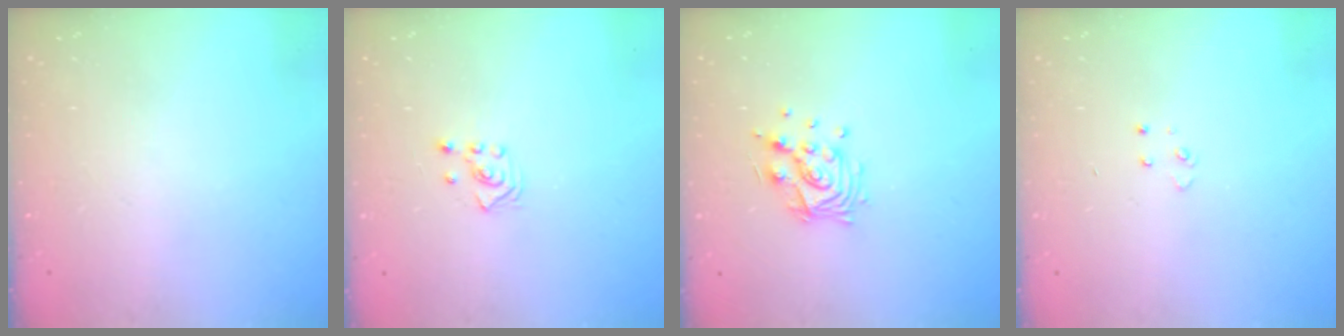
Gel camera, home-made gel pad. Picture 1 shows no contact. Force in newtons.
{"total": 2.5, "press": 2.3, "slide": 1.0}
{"total": 10.9, "press": 10.8, "slide": 0.9}
{"total": 3.5, "press": 3.4, "slide": 0.4}